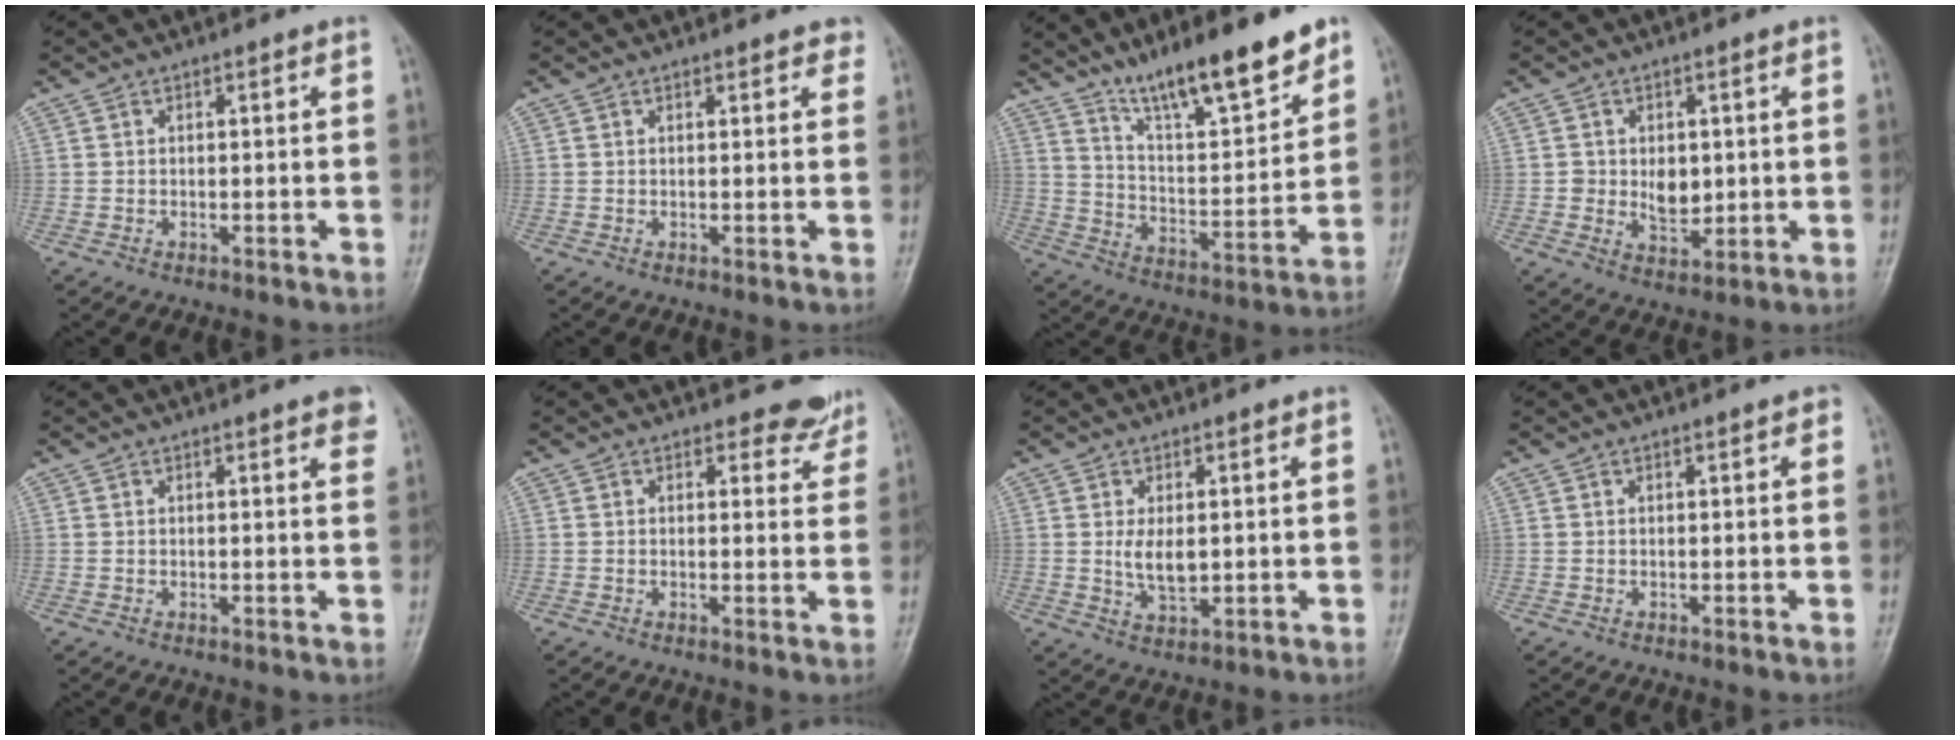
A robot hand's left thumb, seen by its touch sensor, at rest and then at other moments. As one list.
[{"total": 2.4, "force": [1.9, 1.0, 1.2], "torque": [0.005, 0.000, 0.017]}, {"total": 16.9, "force": [12.6, 3.5, 10.8], "torque": [-0.148, -0.077, 0.219]}, {"total": 5.4, "force": [0.4, 4.0, 3.7], "torque": [-0.034, -0.007, 0.014]}, {"total": 3.6, "force": [2.3, 0.7, 2.7], "torque": [-0.022, -0.002, 0.023]}, {"total": 4.3, "force": [3.9, 1.9, 0.0], "torque": [0.028, -0.029, 0.030]}, {"total": 4.7, "force": [0.7, 2.4, 3.9], "torque": [-0.065, -0.012, 0.018]}, {"total": 1.0, "force": [0.6, 0.3, 0.8], "torque": [-0.009, 0.001, 0.006]}]